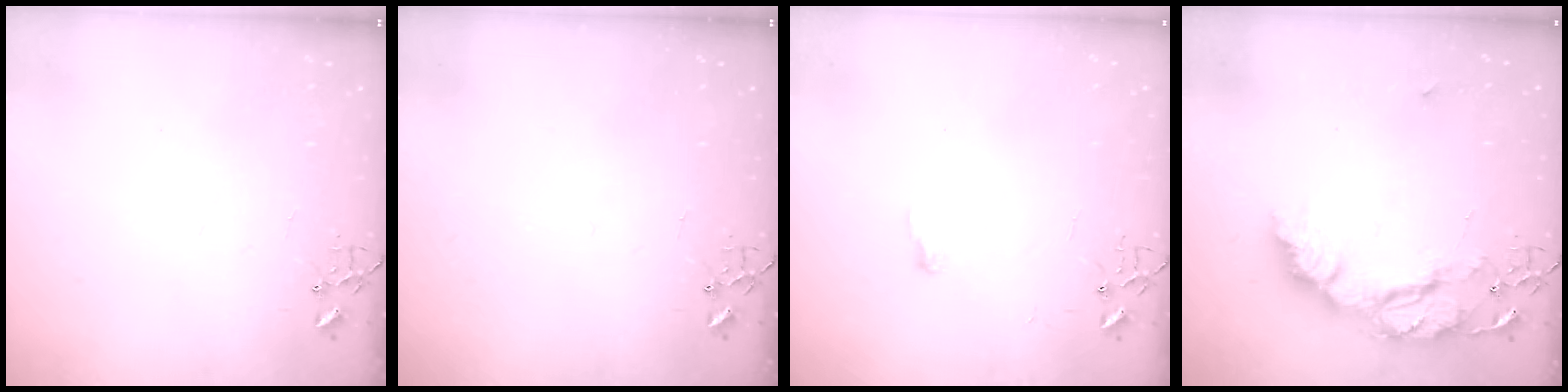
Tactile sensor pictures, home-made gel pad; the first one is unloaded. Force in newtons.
{"total": 0.0}
{"total": 4.4, "press": 4.4, "slide": 0.4}
{"total": 20.7, "press": 20.6, "slide": 1.8}